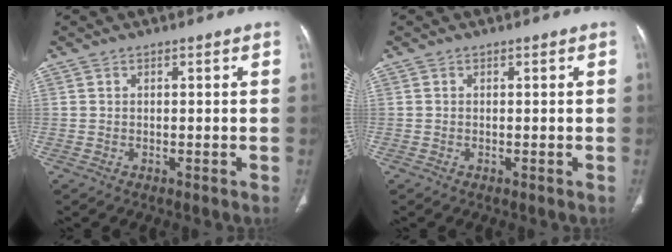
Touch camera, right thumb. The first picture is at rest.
{"total": 0.0}